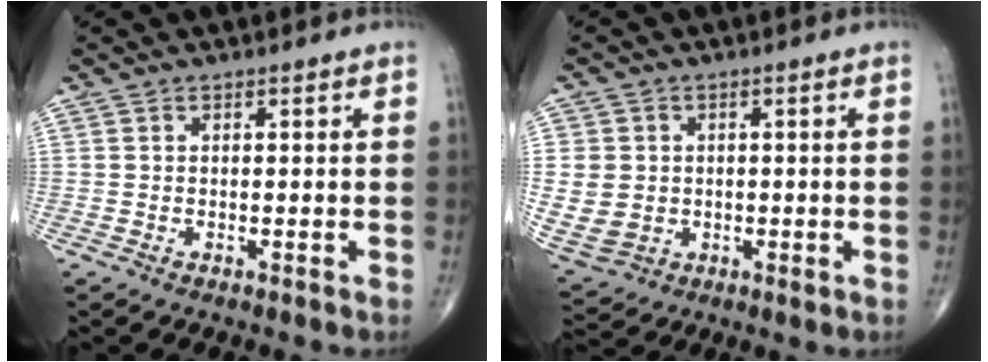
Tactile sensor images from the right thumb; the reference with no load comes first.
{"total": 13.8, "force": [-0.4, 12.1, 6.6], "torque": [-0.174, 0.011, 0.016]}